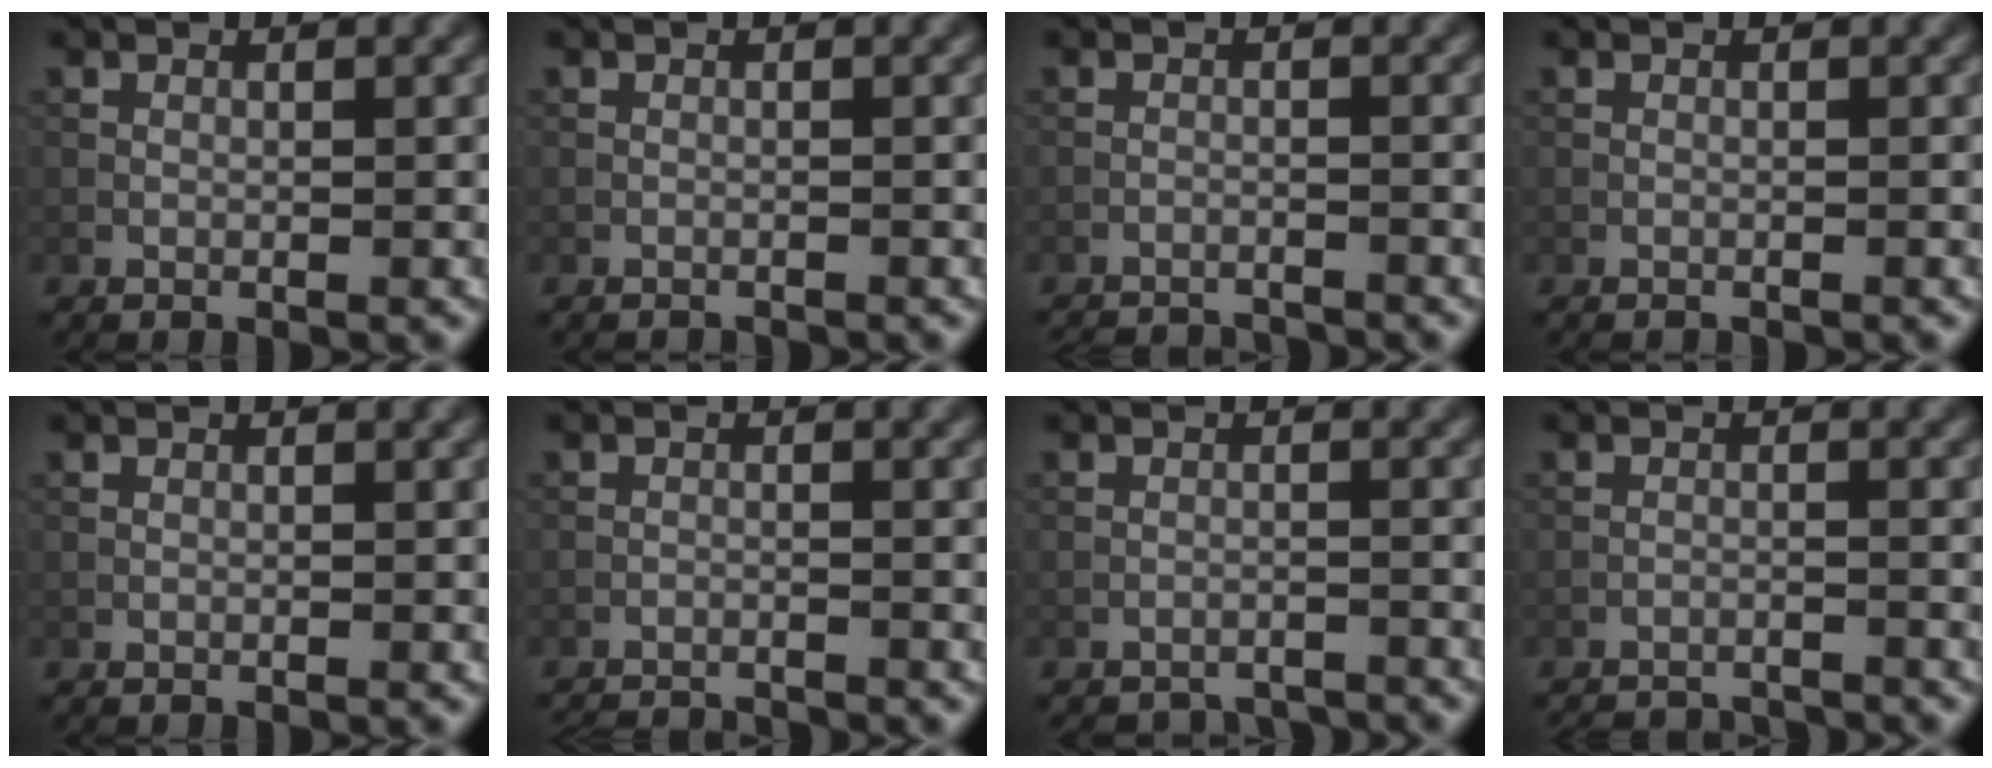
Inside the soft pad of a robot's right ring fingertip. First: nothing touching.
{"total": 1.2, "force": [-1.2, 0.1, 0.1], "torque": [0.004, -0.003, -0.018]}
{"total": 5.7, "force": [-5.6, 0.8, 0.9], "torque": [-0.014, -0.010, -0.080]}
{"total": 0.9, "force": [-0.9, 0.1, 0.1], "torque": [0.003, -0.001, -0.014]}
{"total": 0.0}
{"total": 5.5, "force": [-5.4, 0.7, 0.9], "torque": [-0.015, -0.013, -0.079]}
{"total": 4.9, "force": [-4.8, 0.6, 0.3], "torque": [-0.005, -0.003, -0.066]}
{"total": 7.1, "force": [-7.0, 1.1, 1.0], "torque": [-0.009, -0.004, -0.098]}